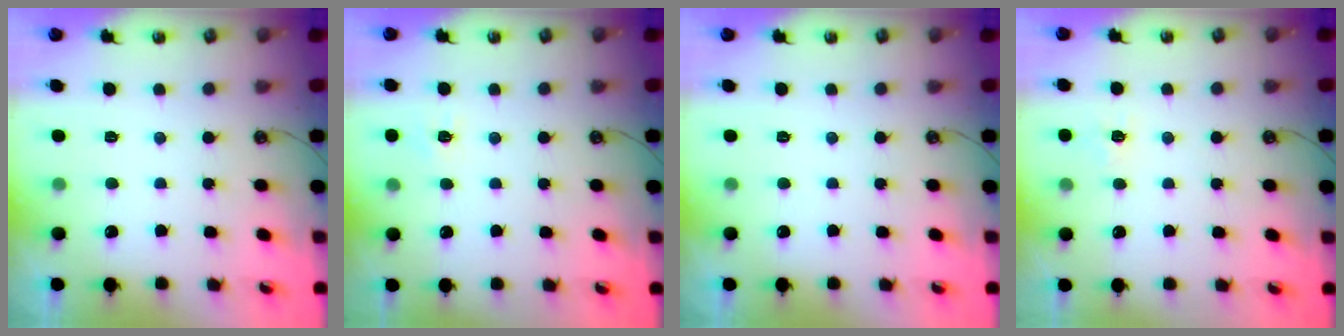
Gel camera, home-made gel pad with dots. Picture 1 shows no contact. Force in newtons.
{"total": 5.6, "press": 5.6, "slide": 0.5}
{"total": 0.0}
{"total": 5.6, "press": 5.5, "slide": 0.6}